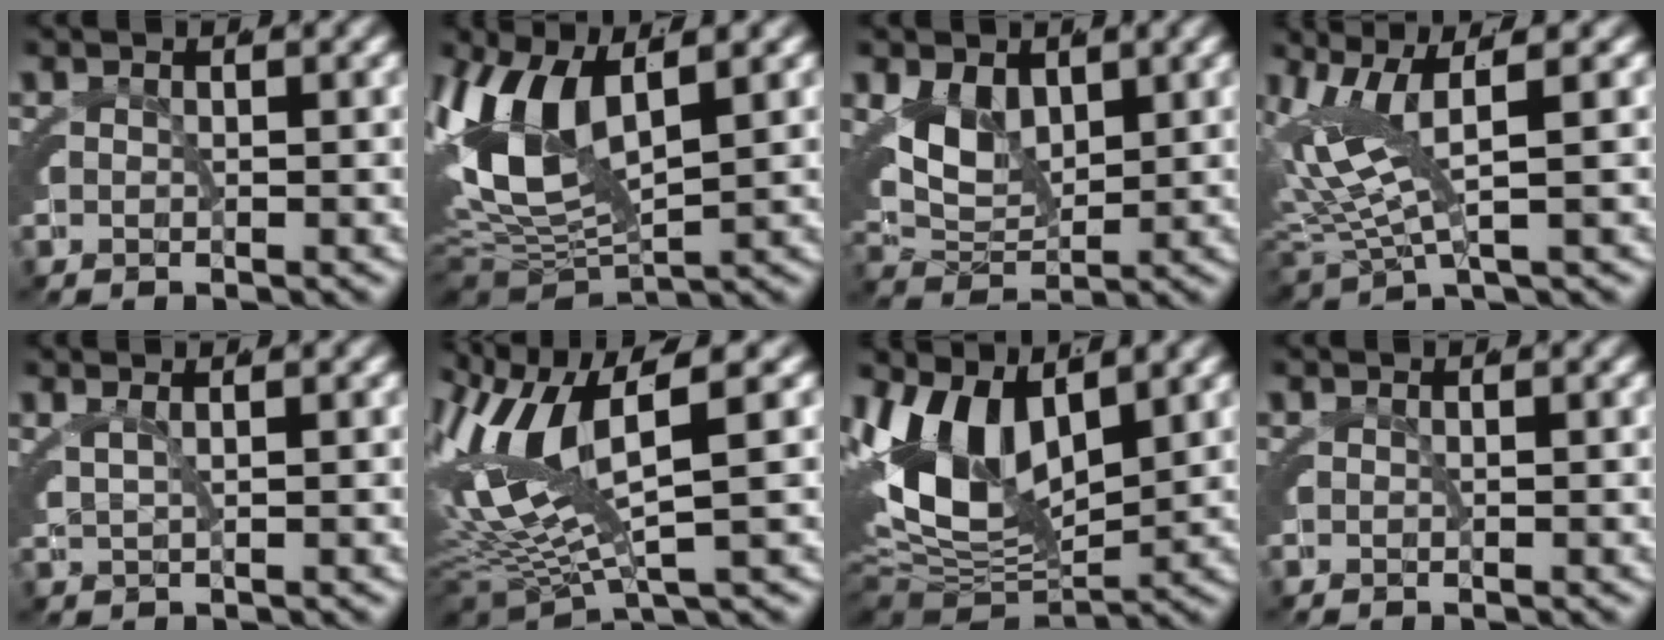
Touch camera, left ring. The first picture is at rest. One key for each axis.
{"total": 11.0, "fx": 1.8, "fy": 6.3, "fz": 8.9, "tx": -0.194, "ty": -0.010, "tz": 0.040}
{"total": 5.8, "fx": 1.0, "fy": 4.0, "fz": 4.1, "tx": -0.088, "ty": -0.019, "tz": 0.029}
{"total": 6.1, "fx": 2.6, "fy": 2.1, "fz": 5.1, "tx": -0.111, "ty": 0.011, "tz": 0.045}
{"total": 1.6, "fx": 1.1, "fy": -0.5, "fz": 1.0, "tx": -0.016, "ty": 0.003, "tz": 0.023}
{"total": 9.8, "fx": 1.3, "fy": 4.9, "fz": 8.3, "tx": -0.170, "ty": -0.009, "tz": 0.030}
{"total": 12.1, "fx": 2.0, "fy": 7.5, "fz": 9.3, "tx": -0.183, "ty": -0.014, "tz": 0.042}
{"total": 0.0}